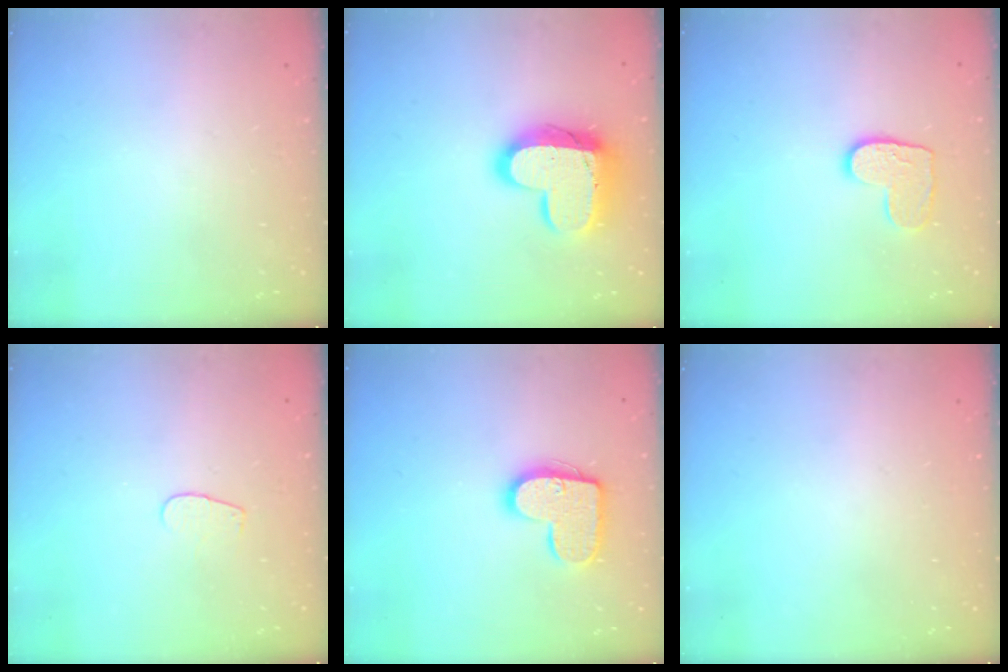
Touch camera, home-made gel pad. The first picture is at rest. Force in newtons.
{"total": 16.3, "press": 16.2, "slide": 1.4}
{"total": 8.9, "press": 8.9, "slide": 0.4}
{"total": 3.2, "press": 3.2, "slide": 0.3}
{"total": 13.8, "press": 13.8, "slide": 0.7}
{"total": 0.0}